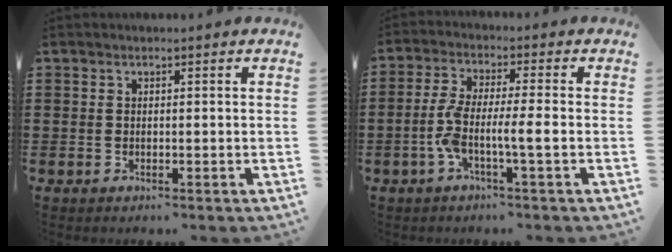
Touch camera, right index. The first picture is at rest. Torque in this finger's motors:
{"motor_torque": [1.39, -0.75, 0.39, 0.20]}